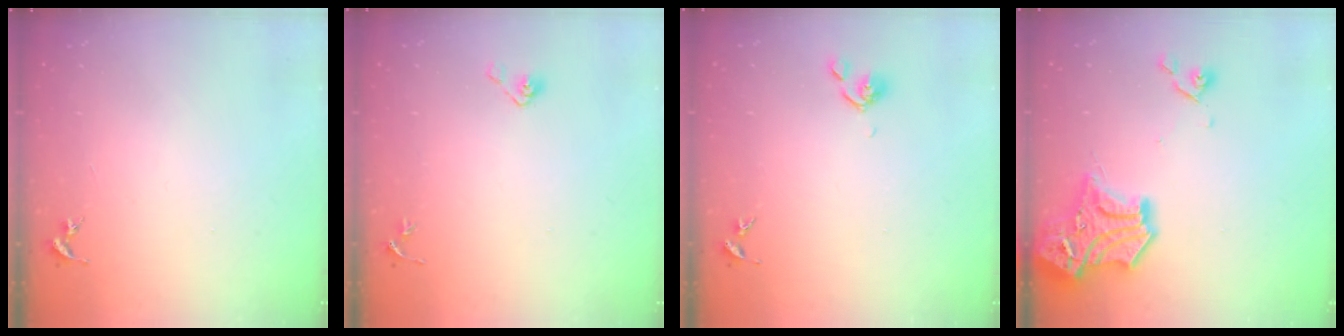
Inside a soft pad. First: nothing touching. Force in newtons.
{"total": 5.0, "press": 4.4, "slide": 2.3}
{"total": 6.0, "press": 5.9, "slide": 0.8}
{"total": 17.6, "press": 17.4, "slide": 2.2}